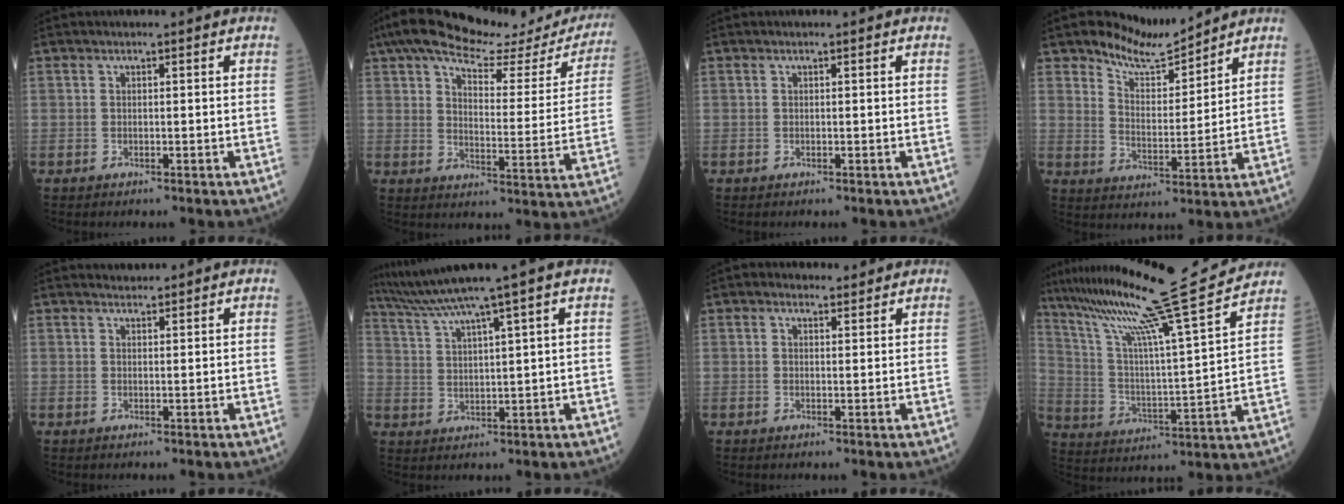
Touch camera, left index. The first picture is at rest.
{"total": 24.5, "force": [21.3, 5.6, 10.9], "torque": [-0.164, -0.018, 0.267]}
{"total": 0.0}
{"total": 6.6, "force": [6.4, 1.3, 0.8], "torque": [-0.019, -0.007, 0.123]}
{"total": 0.9, "force": [0.8, 0.1, -0.2], "torque": [-0.006, 0.002, 0.016]}
{"total": 8.5, "force": [6.8, -2.6, 4.4], "torque": [-0.080, 0.012, 0.125]}
{"total": 1.9, "force": [1.7, 0.9, 0.3], "torque": [-0.007, 0.009, 0.025]}
{"total": 20.5, "force": [17.5, -2.2, 10.5], "torque": [-0.186, -0.026, 0.277]}